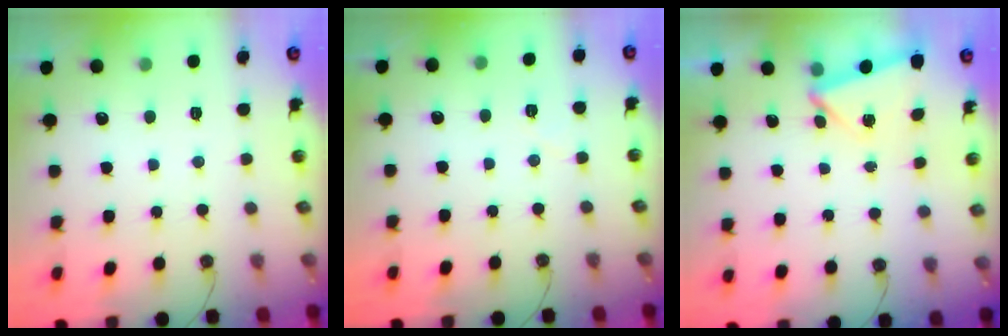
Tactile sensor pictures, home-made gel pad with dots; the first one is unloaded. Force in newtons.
{"total": 3.8, "press": 3.4, "slide": 1.7}
{"total": 2.9, "press": 2.6, "slide": 1.2}